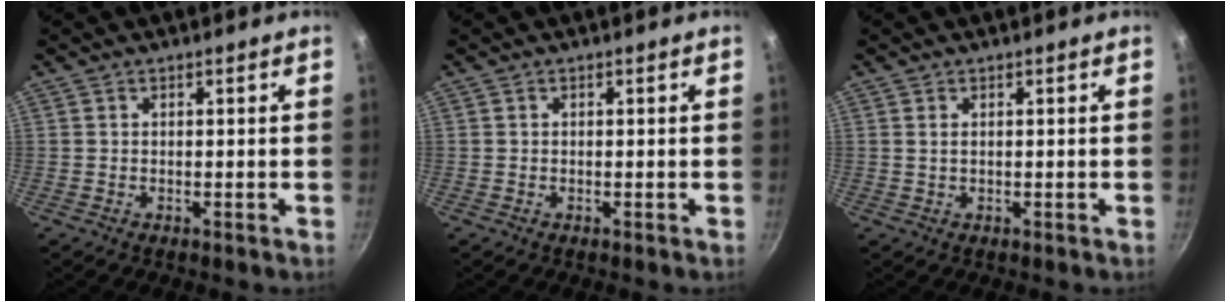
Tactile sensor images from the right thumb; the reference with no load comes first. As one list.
[{"total": 0.0}, {"total": 0.9, "force": [0.3, 0.4, 0.7], "torque": [-0.012, 0.001, 0.004]}]